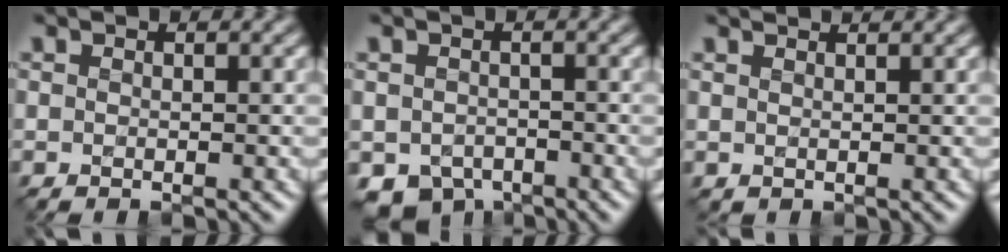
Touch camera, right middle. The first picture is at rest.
{"total": 3.0, "force": [-2.4, 1.7, 0.5], "torque": [-0.013, -0.012, -0.039]}
{"total": 2.4, "force": [2.3, 0.6, 0.6], "torque": [0.002, 0.006, 0.009]}